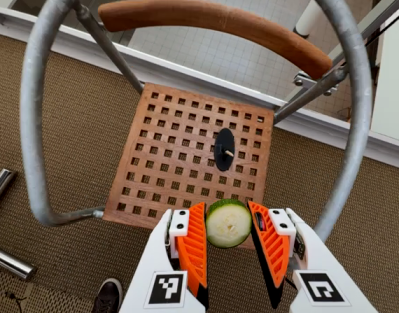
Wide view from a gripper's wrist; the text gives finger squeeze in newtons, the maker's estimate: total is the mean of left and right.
{"total": 8.8, "left": 9.2, "right": 8.4}